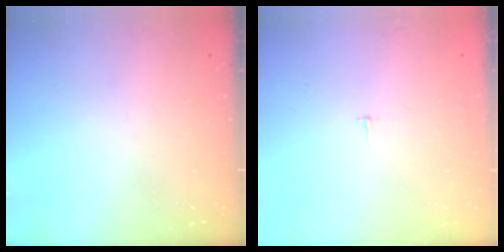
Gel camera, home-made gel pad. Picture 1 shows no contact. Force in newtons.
{"total": 2.1, "press": 2.1, "slide": 0.2}